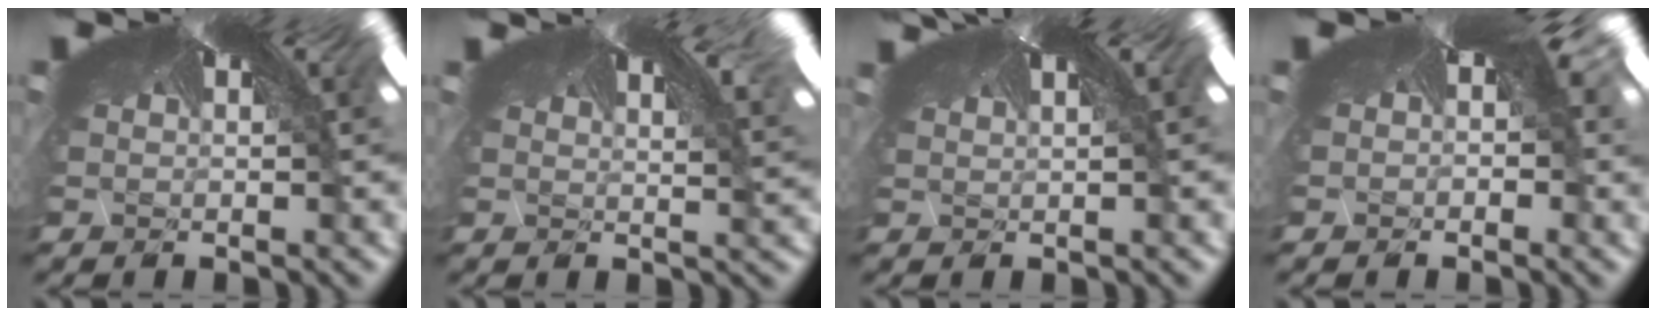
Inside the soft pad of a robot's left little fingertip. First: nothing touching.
{"total": 1.5, "force": [0.9, -0.7, -1.0], "torque": [-0.009, 0.006, 0.008]}
{"total": 1.6, "force": [1.0, 0.4, 1.1], "torque": [-0.036, 0.009, 0.013]}
{"total": 1.7, "force": [-0.6, 1.5, 0.5], "torque": [-0.026, 0.006, -0.014]}